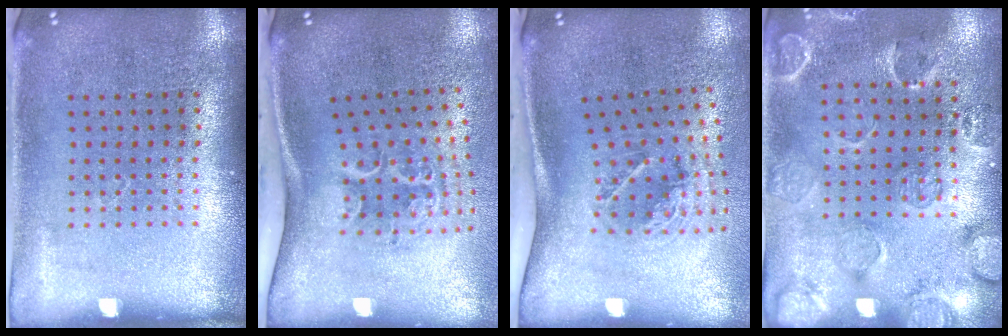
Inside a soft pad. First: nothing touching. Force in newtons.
{"total": 2.2, "press": 1.3, "slide": 1.8}
{"total": 2.1, "press": 1.3, "slide": 1.7}
{"total": 2.7, "press": 1.8, "slide": 2.0}